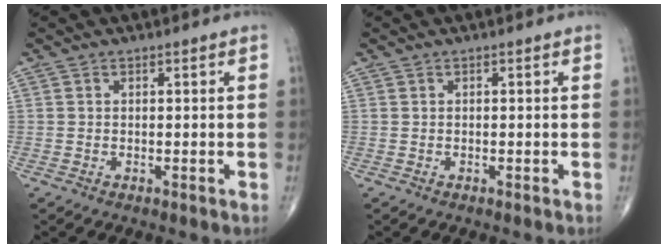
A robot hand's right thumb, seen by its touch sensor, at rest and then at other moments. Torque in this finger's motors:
{"motor_torque": [-0.04, -0.05, -0.01, 0.05, 0.01]}